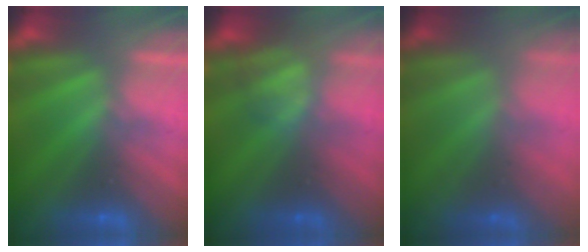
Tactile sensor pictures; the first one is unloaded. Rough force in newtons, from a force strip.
{"total": 2.3}
{"total": 1.7}